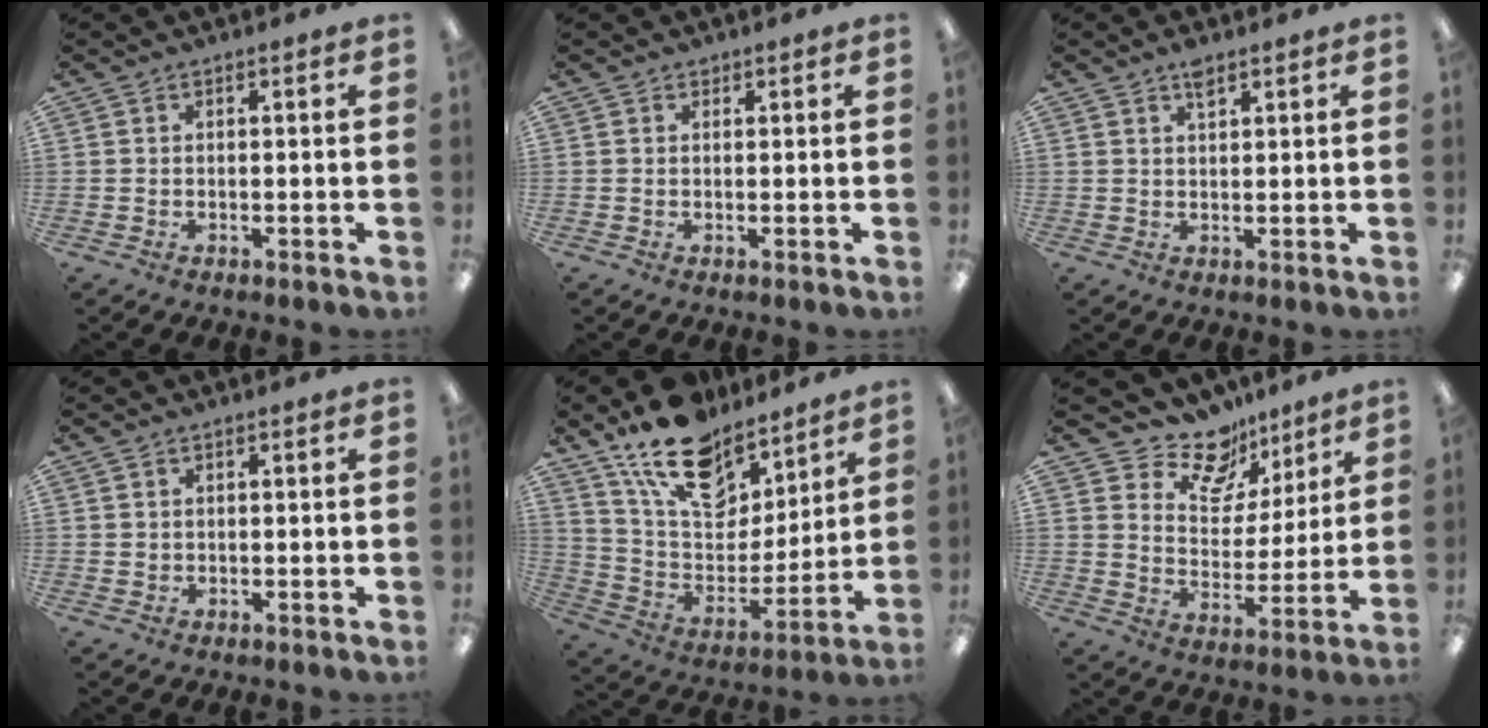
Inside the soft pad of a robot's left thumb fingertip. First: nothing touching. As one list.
[{"total": 0.7, "force": [0.6, 0.5, 0.0], "torque": [-0.001, 0.002, 0.010]}, {"total": 2.8, "force": [1.9, 1.1, 1.7], "torque": [-0.032, -0.002, 0.033]}, {"total": 0.8, "force": [0.4, 0.7, 0.1], "torque": [-0.003, 0.004, 0.007]}, {"total": 19.2, "force": [14.7, 9.3, 8.3], "torque": [-0.160, -0.093, 0.267]}, {"total": 13.1, "force": [10.4, 7.0, 3.8], "torque": [-0.073, -0.071, 0.196]}]